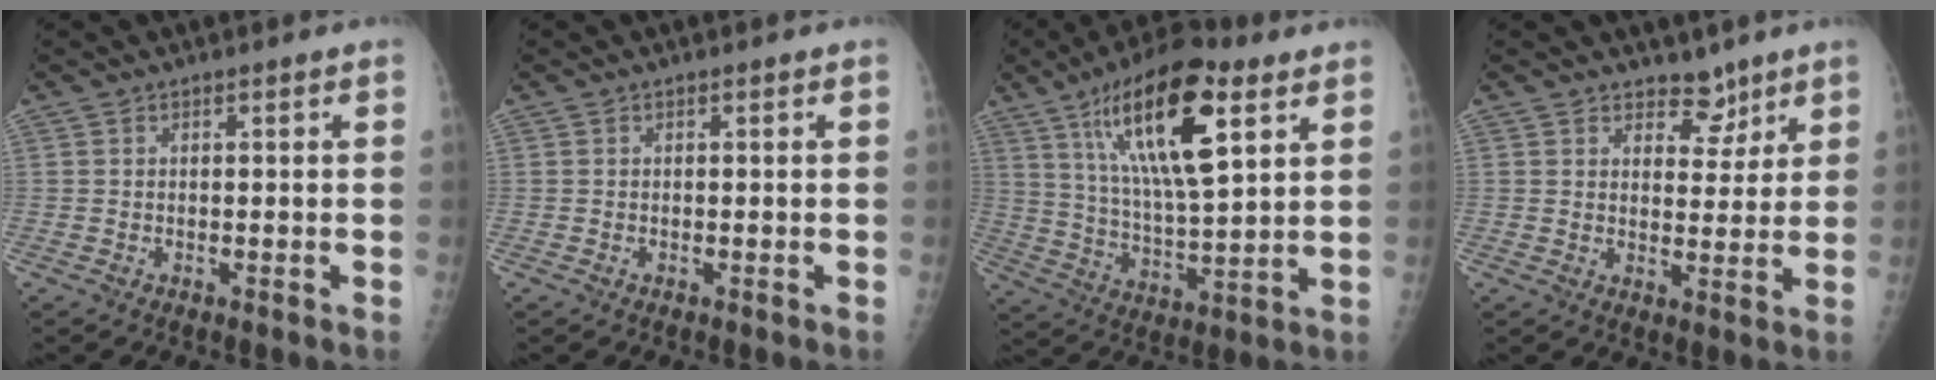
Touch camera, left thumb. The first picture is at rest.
{"total": 0.0}
{"total": 20.1, "force": [9.4, 6.5, 16.5], "torque": [-0.267, -0.034, 0.163]}
{"total": 4.9, "force": [3.8, 2.8, 1.2], "torque": [0.013, -0.028, 0.058]}